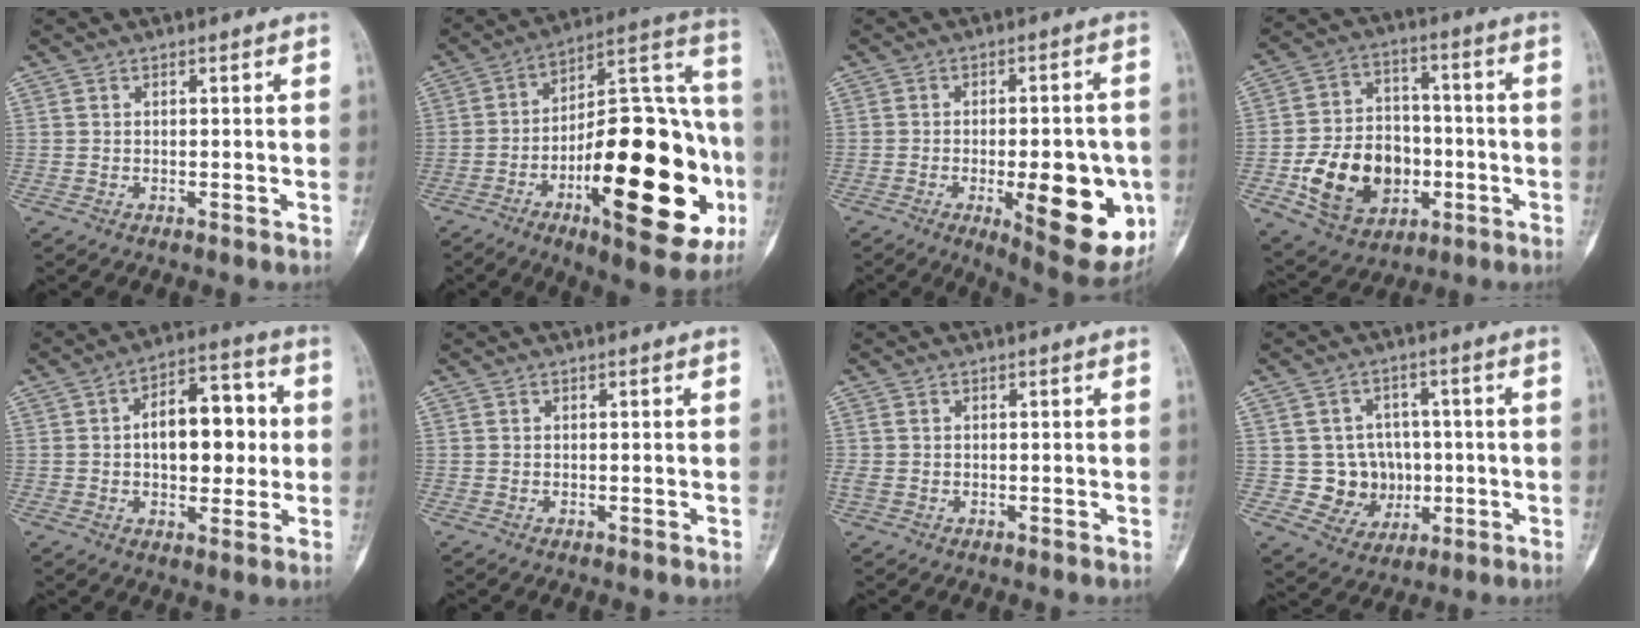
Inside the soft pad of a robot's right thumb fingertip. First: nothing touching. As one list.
[{"total": 31.4, "force": [-9.6, 11.4, 27.7], "torque": [-0.375, 0.043, -0.137]}, {"total": 18.2, "force": [-4.7, 6.7, 16.3], "torque": [-0.175, 0.001, -0.047]}, {"total": 17.3, "force": [-4.3, 13.0, 10.5], "torque": [-0.141, 0.028, -0.060]}, {"total": 13.9, "force": [1.0, 8.0, 11.3], "torque": [-0.127, 0.023, 0.011]}, {"total": 0.0}, {"total": 1.9, "force": [0.0, 1.4, 1.3], "torque": [-0.052, 0.003, 0.000]}, {"total": 8.9, "force": [-0.5, 8.4, 3.1], "torque": [0.007, 0.016, 0.003]}]